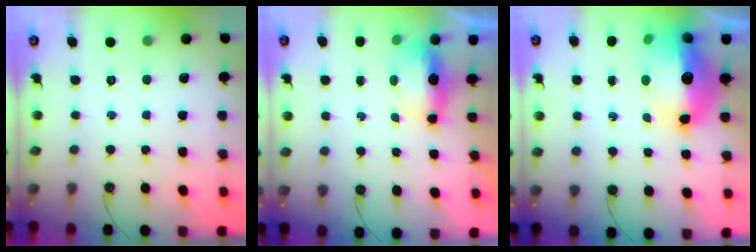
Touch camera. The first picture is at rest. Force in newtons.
{"total": 5.9, "press": 5.8, "slide": 1.2}
{"total": 20.3, "press": 16.3, "slide": 12.0}